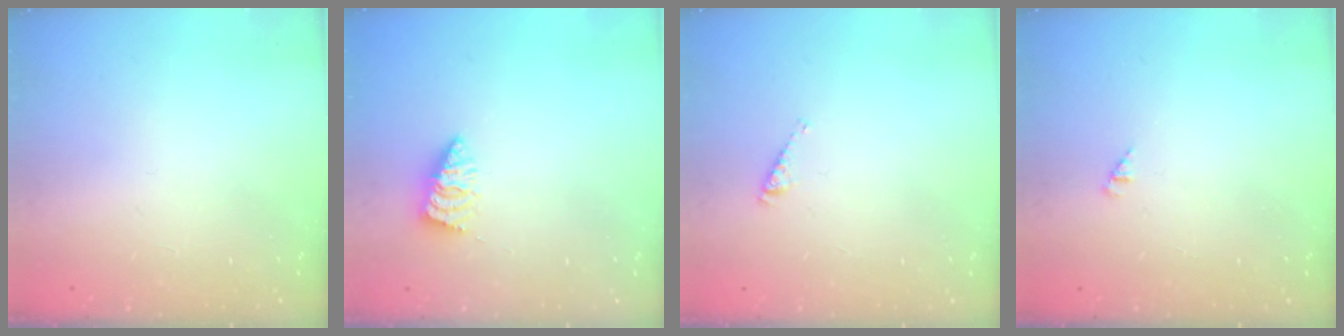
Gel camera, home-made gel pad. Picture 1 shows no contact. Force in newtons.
{"total": 2.3, "press": 2.3, "slide": 0.1}
{"total": 2.9, "press": 2.9, "slide": 0.4}
{"total": 2.0, "press": 2.0, "slide": 0.4}